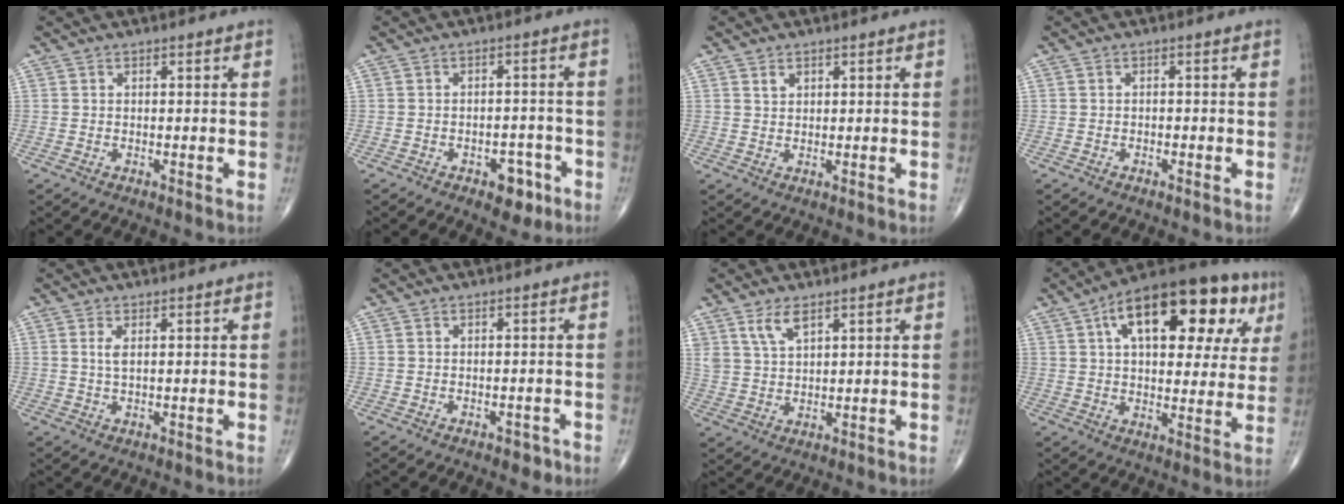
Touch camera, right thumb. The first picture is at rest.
{"total": 5.4, "force": [-2.9, 3.1, 3.2], "torque": [-0.019, 0.021, -0.036]}
{"total": 1.6, "force": [1.0, 1.0, 0.8], "torque": [-0.008, -0.003, 0.019]}
{"total": 0.5, "force": [-0.3, 0.3, 0.3], "torque": [-0.002, 0.002, -0.008]}
{"total": 2.0, "force": [0.6, 0.6, 1.8], "torque": [-0.043, -0.003, 0.017]}
{"total": 1.7, "force": [-1.1, 1.1, 0.8], "torque": [-0.002, 0.005, -0.013]}
{"total": 4.7, "force": [3.0, 1.9, 3.0], "torque": [-0.058, -0.015, 0.065]}
{"total": 23.5, "force": [9.1, 11.4, 18.4], "torque": [-0.242, 0.020, 0.132]}